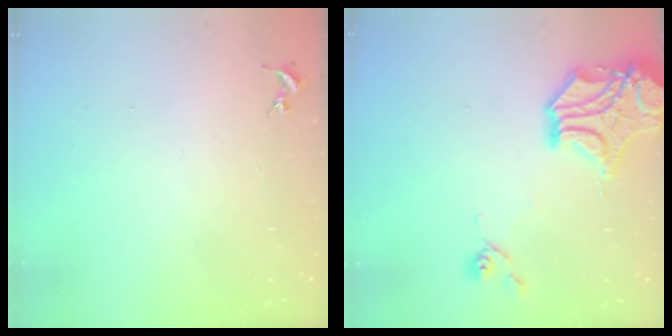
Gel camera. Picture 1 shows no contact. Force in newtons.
{"total": 16.3, "press": 16.1, "slide": 2.6}